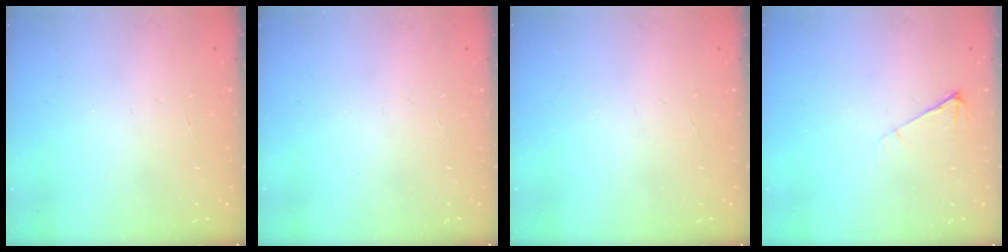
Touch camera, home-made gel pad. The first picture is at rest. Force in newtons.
{"total": 0.0}
{"total": 0.0}
{"total": 4.9, "press": 4.8, "slide": 0.9}